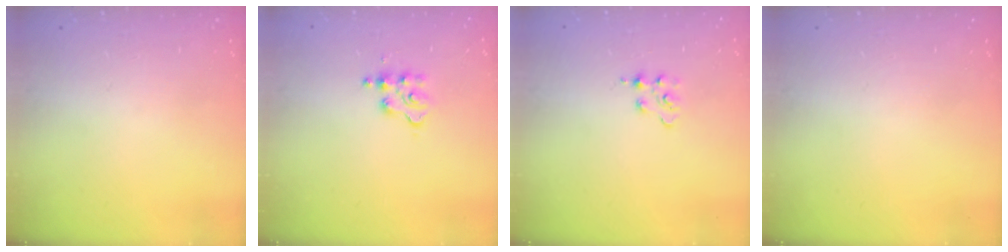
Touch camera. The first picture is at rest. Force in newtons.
{"total": 3.9, "press": 3.8, "slide": 0.6}
{"total": 2.3, "press": 2.3, "slide": 0.4}
{"total": 0.0}